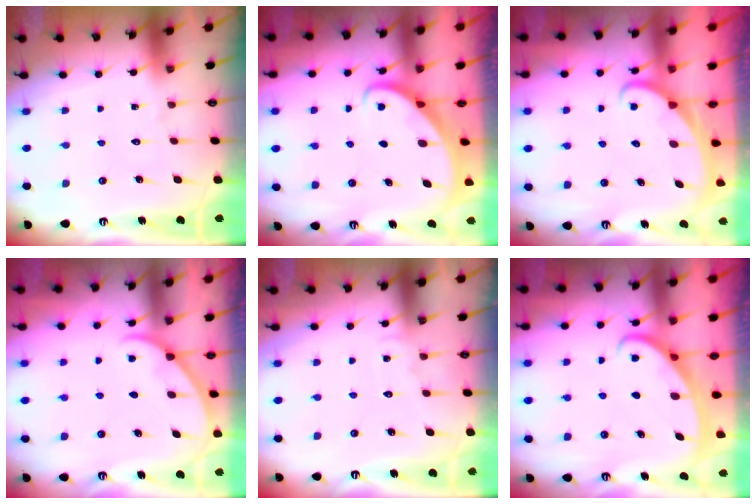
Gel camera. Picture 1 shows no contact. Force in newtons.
{"total": 2.6, "press": 2.6, "slide": 0.2}
{"total": 2.1, "press": 2.1, "slide": 0.1}
{"total": 2.0, "press": 2.0, "slide": 0.3}
{"total": 3.8, "press": 3.8, "slide": 0.3}
{"total": 2.8, "press": 2.8, "slide": 0.3}